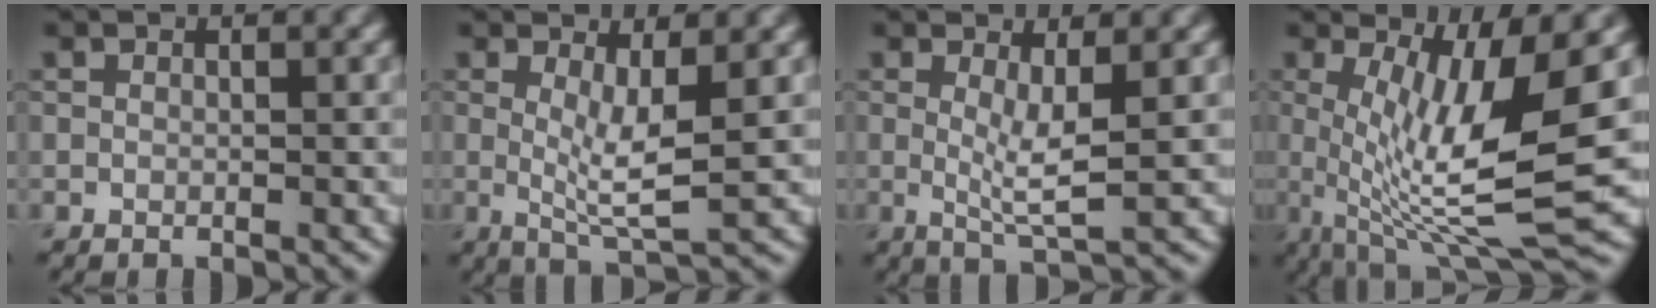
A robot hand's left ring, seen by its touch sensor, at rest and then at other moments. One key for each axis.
{"total": 3.9, "fx": 0.3, "fy": 0.7, "fz": 3.8, "tx": -0.072, "ty": -0.015, "tz": 0.011}
{"total": 3.2, "fx": 0.2, "fy": 0.5, "fz": 3.1, "tx": -0.062, "ty": -0.016, "tz": 0.009}
{"total": 10.7, "fx": -0.1, "fy": 2.7, "fz": 10.3, "tx": -0.180, "ty": -0.017, "tz": 0.004}